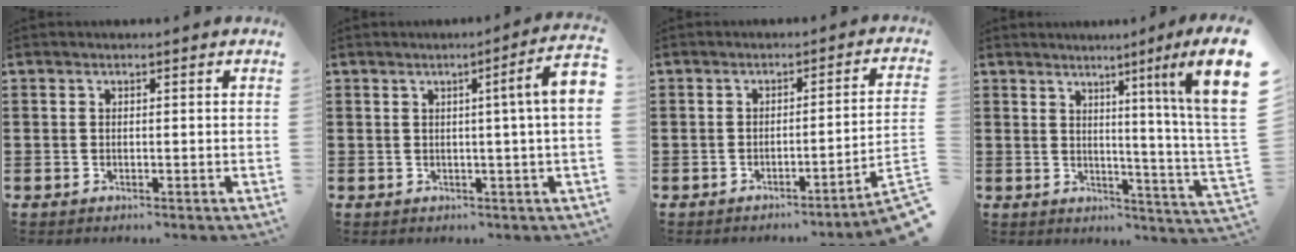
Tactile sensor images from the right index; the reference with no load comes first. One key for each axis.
{"total": 5.4, "fx": 0.7, "fy": -0.6, "fz": 5.3, "tx": -0.081, "ty": -0.014, "tz": 0.004}
{"total": 3.1, "fx": -2.2, "fy": -0.8, "fz": 2.1, "tx": -0.039, "ty": -0.013, "tz": -0.045}
{"total": 6.6, "fx": 3.2, "fy": -0.1, "fz": 5.8, "tx": -0.110, "ty": -0.026, "tz": 0.042}